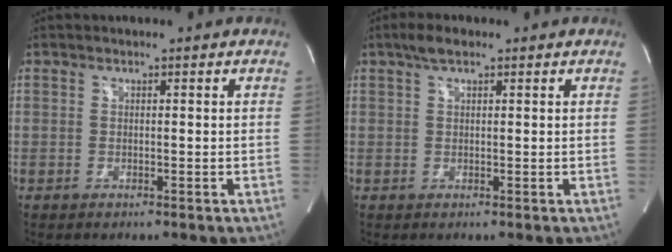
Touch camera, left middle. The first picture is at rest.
{"total": 2.6, "force": [1.7, 0.8, 1.7], "torque": [-0.038, 0.015, 0.033]}